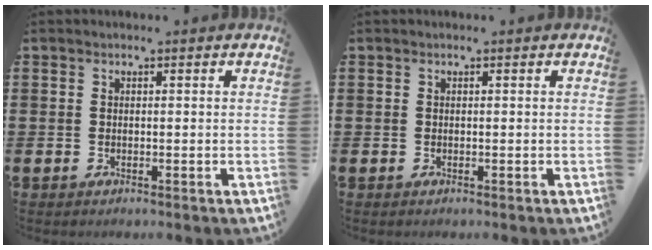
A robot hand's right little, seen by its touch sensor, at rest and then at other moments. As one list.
[{"total": 0.0}]